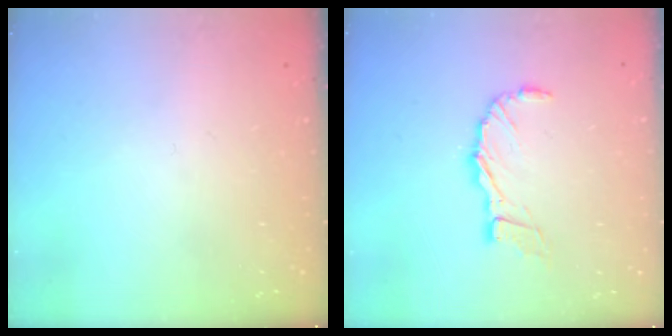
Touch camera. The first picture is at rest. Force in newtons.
{"total": 9.3, "press": 9.3, "slide": 0.8}